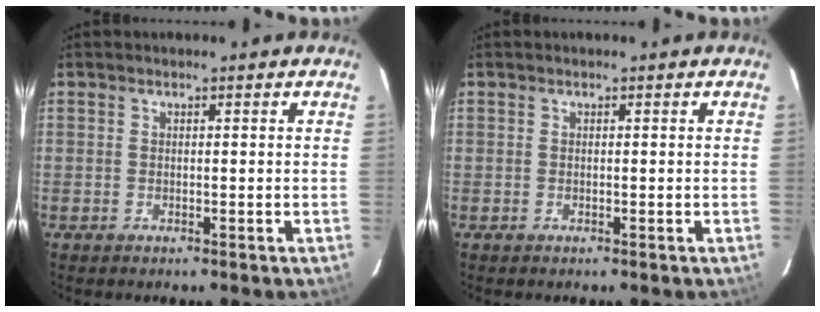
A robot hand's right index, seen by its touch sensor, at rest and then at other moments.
{"total": 0.0}